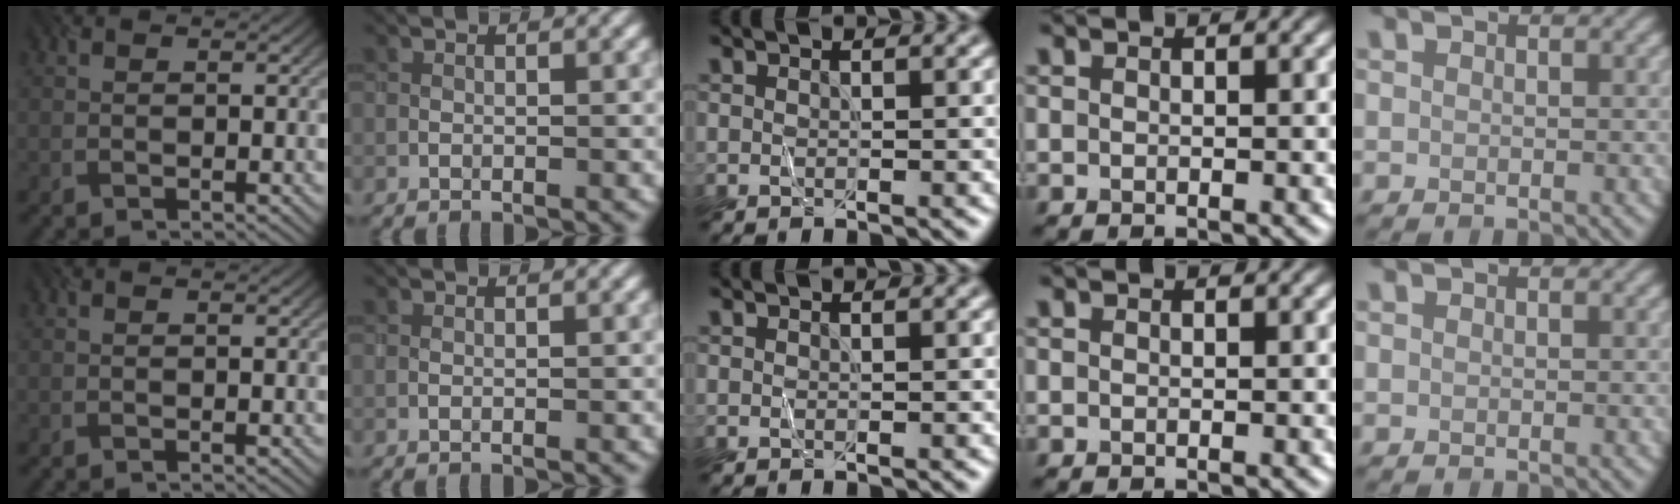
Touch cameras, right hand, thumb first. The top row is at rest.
{}